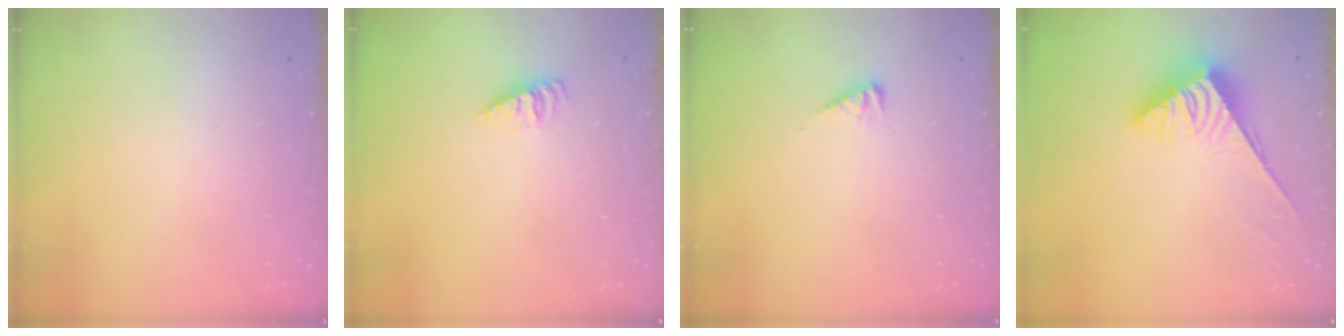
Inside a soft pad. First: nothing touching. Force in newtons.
{"total": 2.6, "press": 2.6, "slide": 0.4}
{"total": 3.3, "press": 3.3, "slide": 0.3}
{"total": 3.8, "press": 3.8, "slide": 0.6}